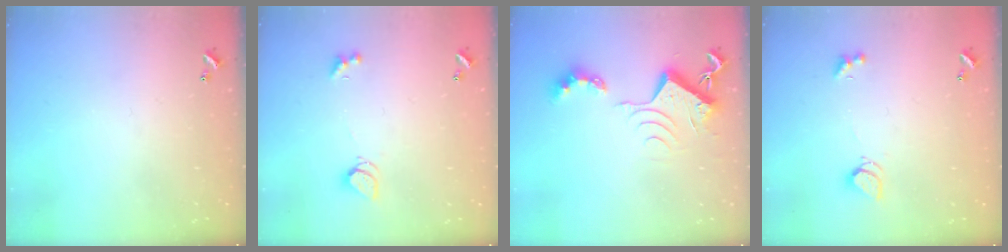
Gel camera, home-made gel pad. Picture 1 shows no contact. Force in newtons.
{"total": 2.0, "press": 1.9, "slide": 0.5}
{"total": 8.5, "press": 8.5, "slide": 0.9}
{"total": 2.5, "press": 2.5, "slide": 0.6}